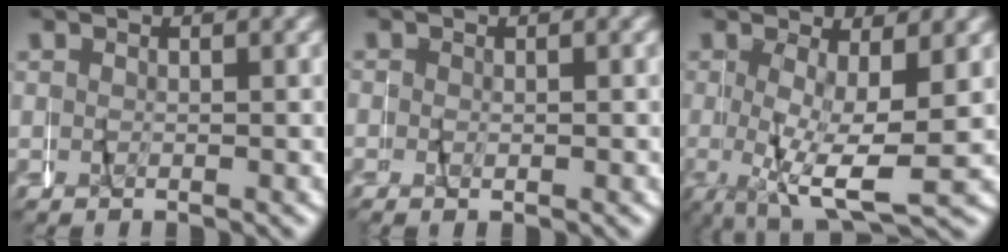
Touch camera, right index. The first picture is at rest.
{"total": 0.7, "force": [0.0, 0.3, 0.6], "torque": [-0.005, 0.001, -0.003]}
{"total": 7.1, "force": [-1.1, 2.4, 6.6], "torque": [-0.122, -0.027, -0.002]}